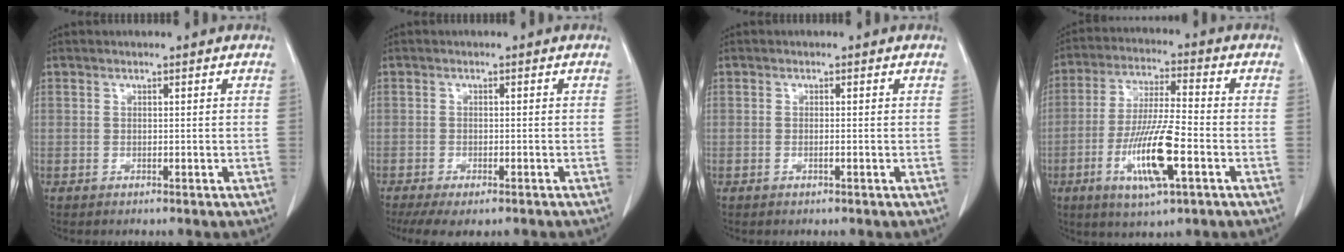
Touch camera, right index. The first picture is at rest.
{"total": 8.9, "force": [-6.9, 2.7, 4.9], "torque": [-0.073, -0.006, -0.099]}
{"total": 0.7, "force": [-0.2, 0.0, 0.6], "torque": [-0.014, 0.000, -0.002]}
{"total": 12.4, "force": [-4.3, 1.6, 11.5], "torque": [-0.225, -0.014, -0.077]}